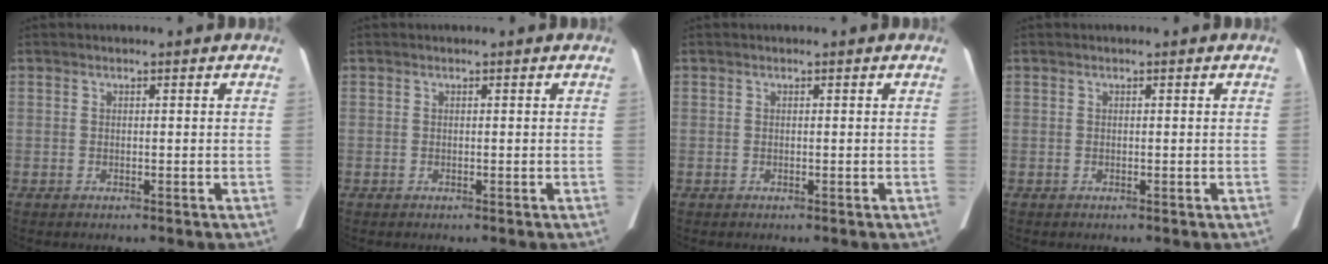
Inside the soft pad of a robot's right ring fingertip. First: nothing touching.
{"total": 0.0}
{"total": 0.0}
{"total": 0.0}